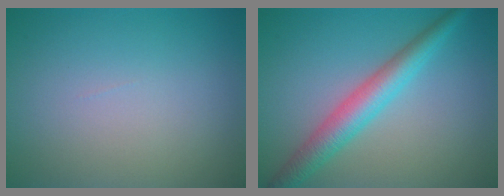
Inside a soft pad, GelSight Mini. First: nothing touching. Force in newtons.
{"total": 4.3, "press": 4.3, "slide": 0.1}